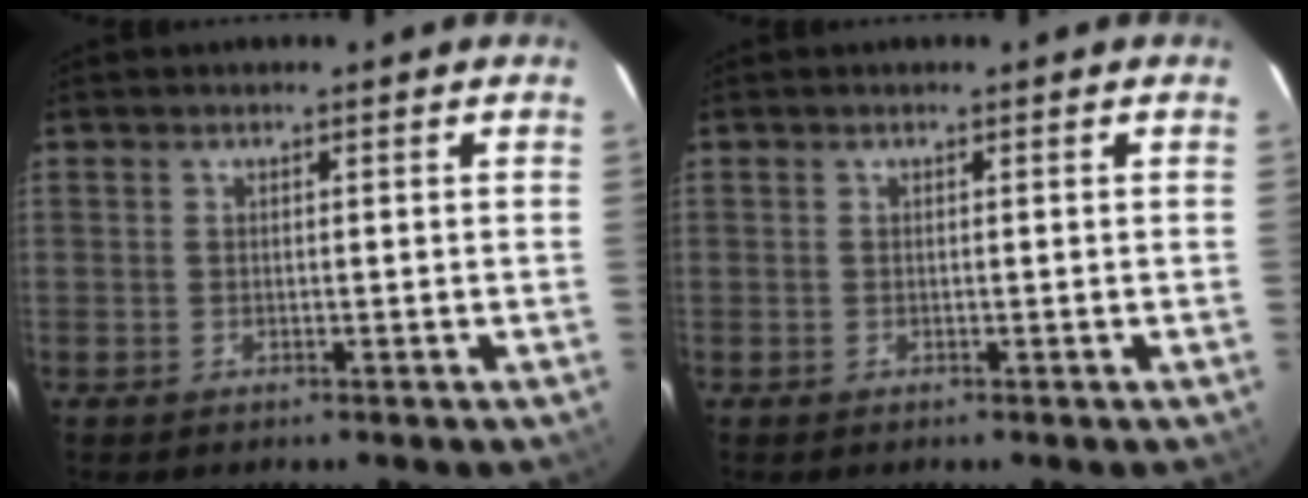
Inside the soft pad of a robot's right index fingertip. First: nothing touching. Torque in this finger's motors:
{"motor_torque": [0.00, 0.00, 0.00, 0.00]}